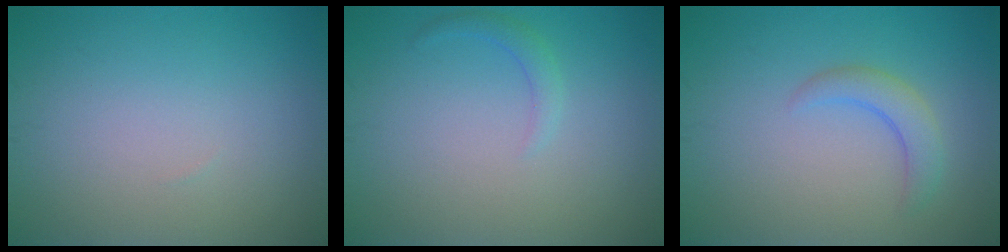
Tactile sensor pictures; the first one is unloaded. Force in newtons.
{"total": 1.2, "press": 1.2, "slide": 0.1}
{"total": 2.3, "press": 2.3, "slide": 0.4}